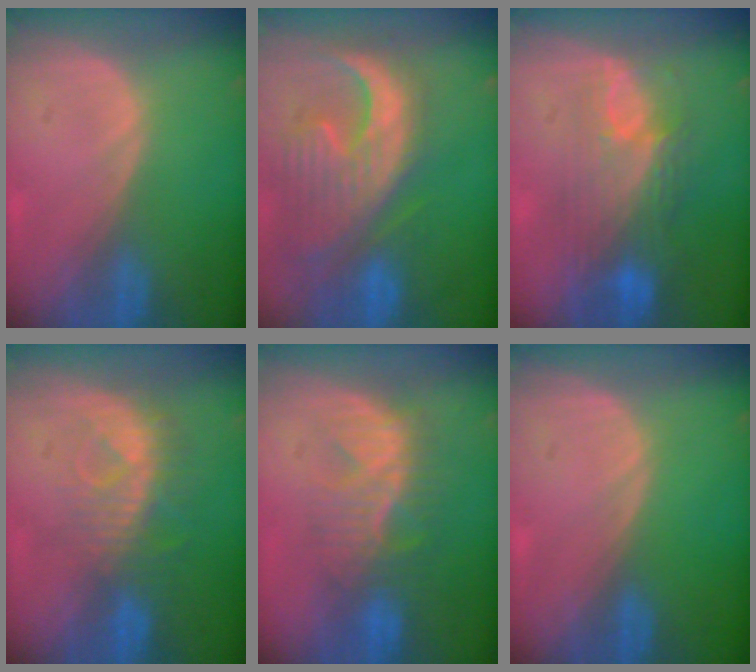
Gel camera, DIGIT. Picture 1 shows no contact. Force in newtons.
{"total": 13.5, "press": 11.4, "slide": 7.2}
{"total": 9.5, "press": 8.3, "slide": 4.6}
{"total": 8.2, "press": 7.4, "slide": 3.5}
{"total": 8.1, "press": 8.0, "slide": 1.3}
{"total": 0.0}